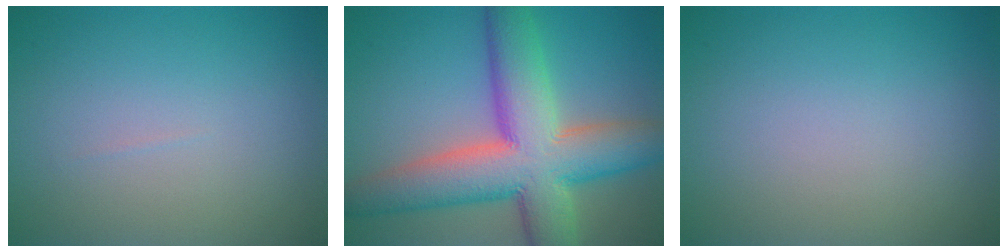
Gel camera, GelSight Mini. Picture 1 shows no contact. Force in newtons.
{"total": 12.2, "press": 12.2, "slide": 0.7}
{"total": 0.0}